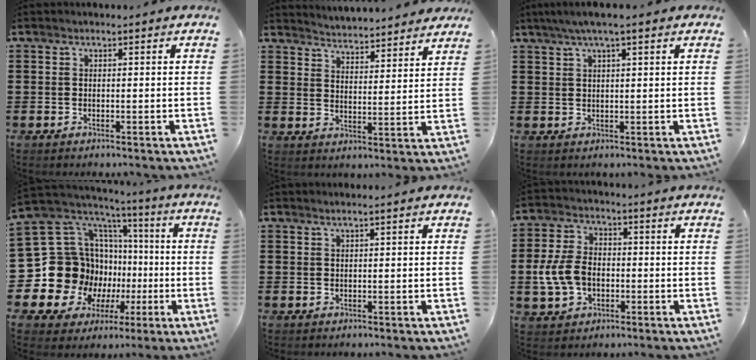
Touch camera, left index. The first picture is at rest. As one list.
[{"total": 4.1, "force": [4.1, -0.2, -0.3], "torque": [-0.014, -0.028, 0.071]}, {"total": 3.9, "force": [2.1, 0.4, 3.2], "torque": [-0.063, 0.005, 0.038]}, {"total": 18.5, "force": [-2.7, 17.2, 6.3], "torque": [-0.176, -0.052, 0.011]}, {"total": 0.8, "force": [0.5, -0.1, 0.7], "torque": [-0.011, -0.001, 0.008]}, {"total": 7.3, "force": [-1.1, 5.1, 5.2], "torque": [-0.138, 0.000, -0.029]}]